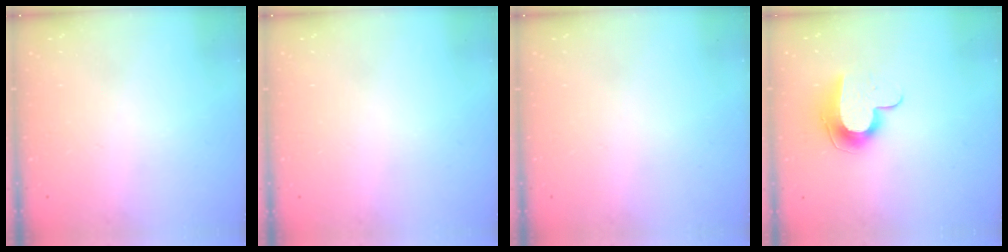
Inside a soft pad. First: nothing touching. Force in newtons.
{"total": 0.0}
{"total": 0.0}
{"total": 9.8, "press": 9.8, "slide": 0.1}